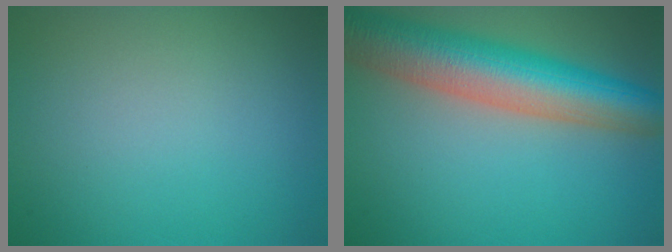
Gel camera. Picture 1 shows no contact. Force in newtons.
{"total": 9.5, "press": 9.5, "slide": 0.5}